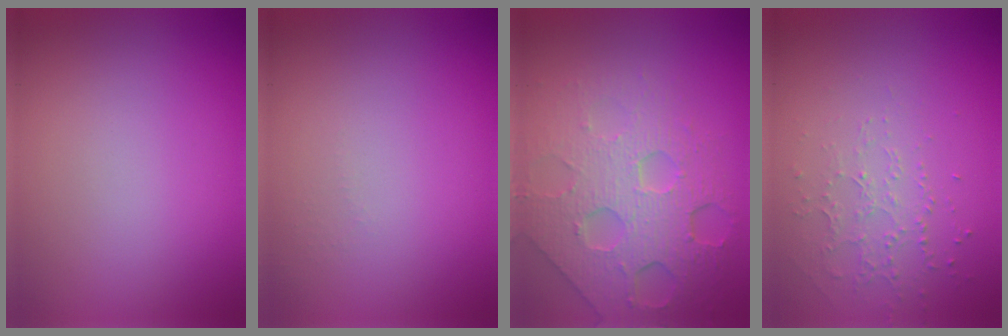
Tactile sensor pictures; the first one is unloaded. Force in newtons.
{"total": 0.6, "press": 0.6, "slide": 0.3}
{"total": 8.2, "press": 5.6, "slide": 6.0}
{"total": 1.3, "press": 1.0, "slide": 0.8}